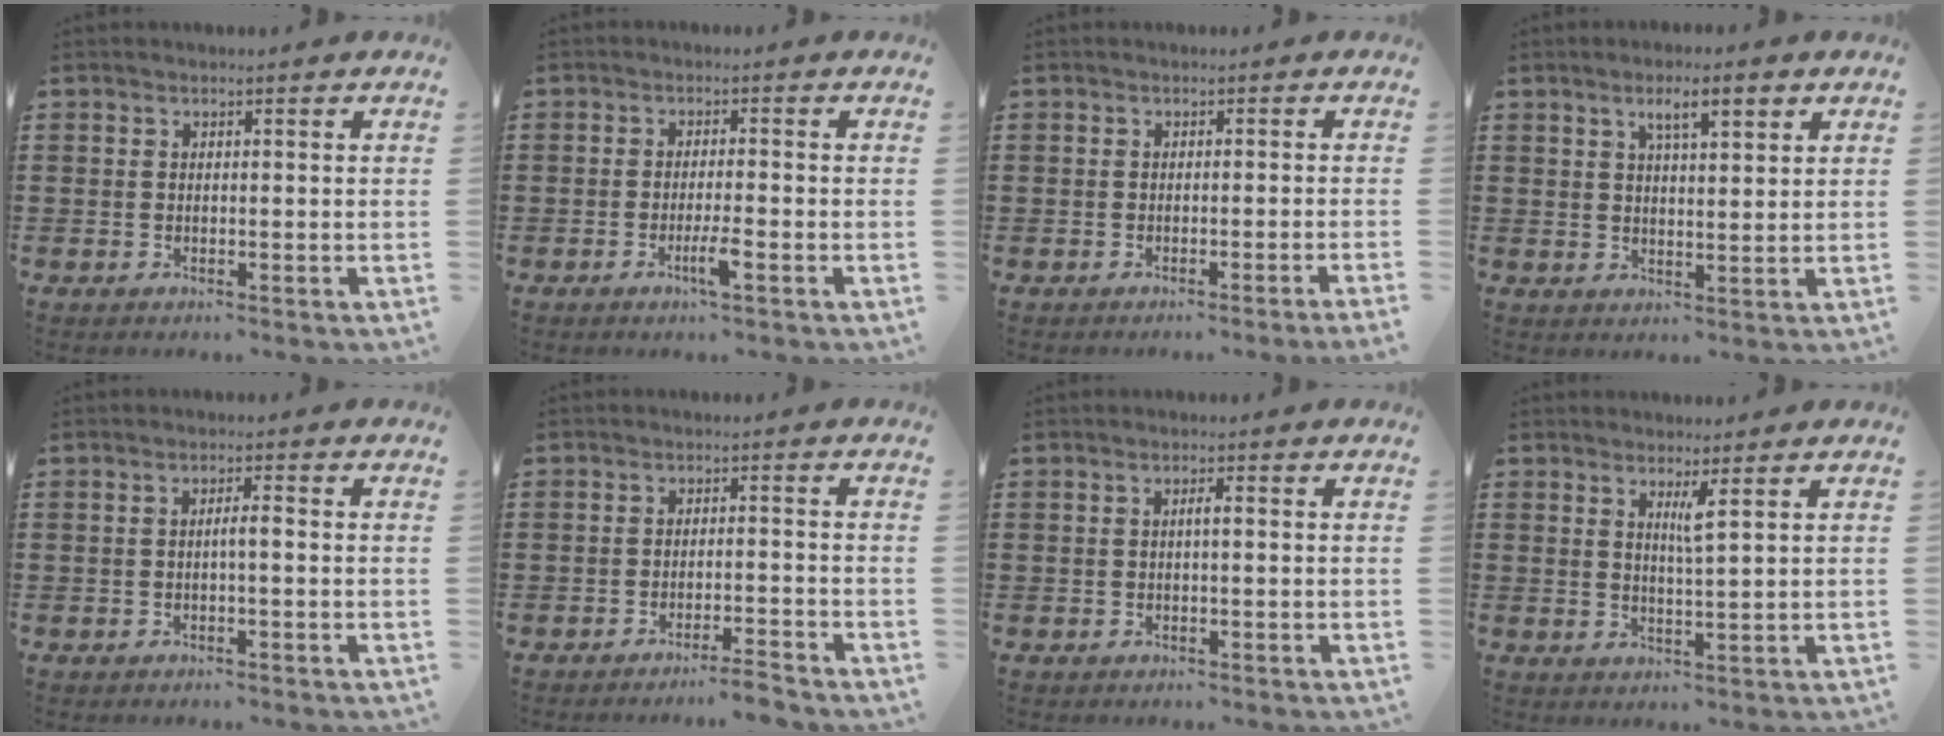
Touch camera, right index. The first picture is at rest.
{"total": 3.4, "force": [-1.7, 0.1, 3.0], "torque": [-0.057, -0.008, -0.032]}
{"total": 1.1, "force": [-0.9, -0.4, 0.6], "torque": [-0.011, -0.002, -0.018]}
{"total": 4.5, "force": [2.5, 0.9, 3.7], "torque": [-0.070, 0.004, 0.039]}
{"total": 1.6, "force": [-0.3, 0.0, 1.5], "torque": [-0.028, 0.001, -0.008]}
{"total": 3.4, "force": [-3.2, -0.3, 1.0], "torque": [-0.019, -0.003, -0.065]}
{"total": 1.2, "force": [-0.1, 0.1, 1.2], "torque": [-0.023, 0.000, -0.003]}
{"total": 2.6, "force": [1.5, -0.4, 2.0], "torque": [-0.042, -0.006, 0.025]}